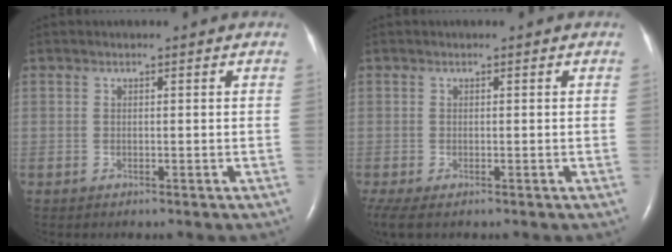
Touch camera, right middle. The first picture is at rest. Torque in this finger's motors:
{"motor_torque": [0.29, -0.16, 0.11, 0.04]}